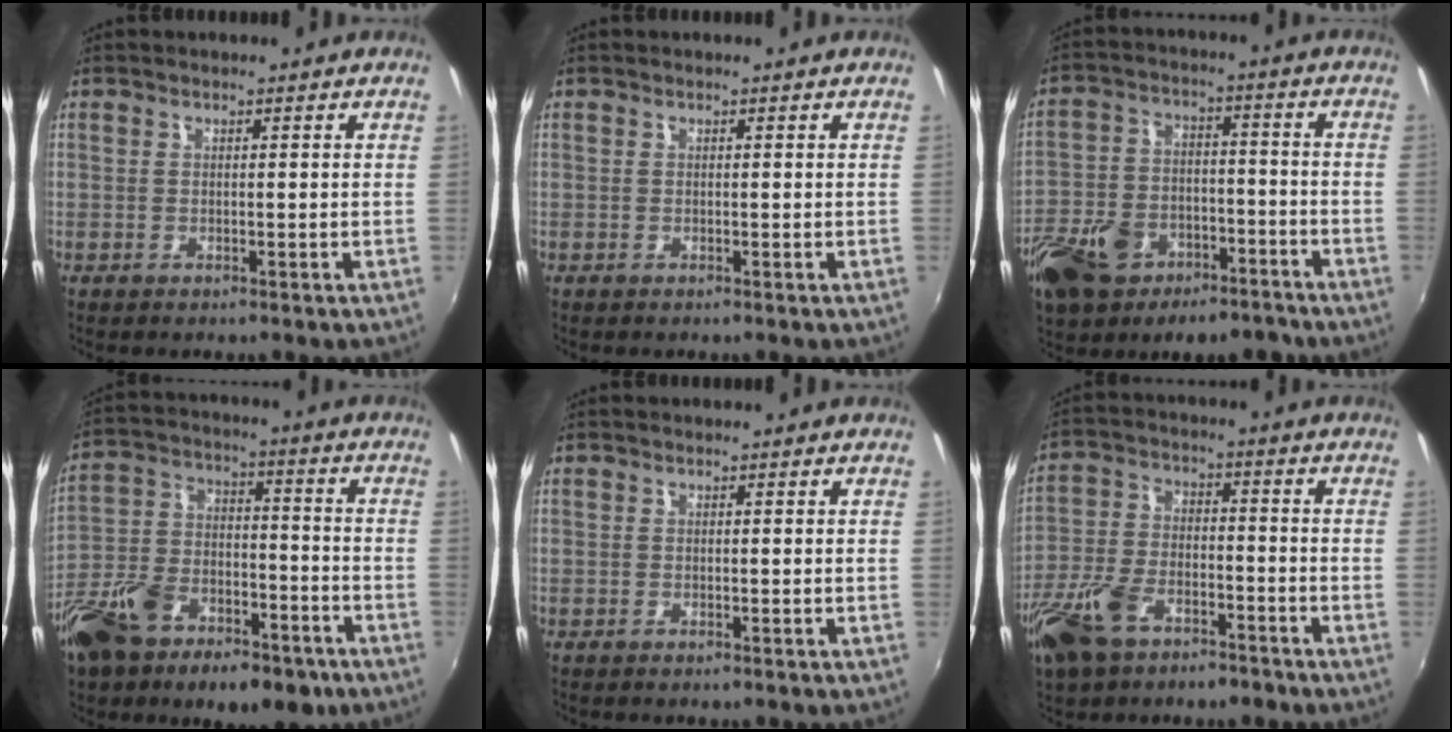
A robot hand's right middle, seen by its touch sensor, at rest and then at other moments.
{"total": 0.0}
{"total": 19.4, "force": [-11.7, 11.5, 10.5], "torque": [-0.249, -0.004, -0.187]}
{"total": 22.7, "force": [-13.1, 12.3, 13.7], "torque": [-0.296, -0.016, -0.212]}
{"total": 0.0}
{"total": 14.1, "force": [-9.0, 7.2, 8.2], "torque": [-0.191, -0.017, -0.165]}